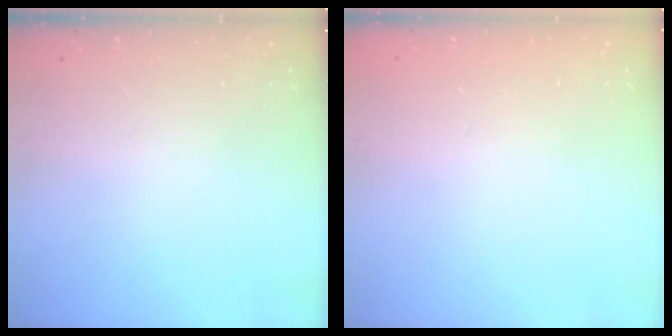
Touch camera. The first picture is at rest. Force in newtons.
{"total": 0.0}